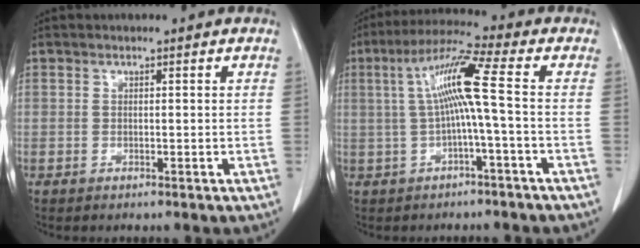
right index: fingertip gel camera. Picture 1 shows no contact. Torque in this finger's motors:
{"motor_torque": [1.05, -0.14, 0.58, 0.17]}